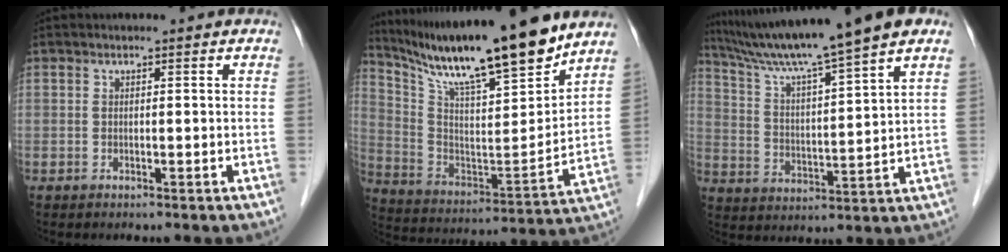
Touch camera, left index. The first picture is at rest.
{"total": 21.8, "force": [17.9, 1.5, 12.4], "torque": [-0.220, -0.013, 0.304]}
{"total": 16.0, "force": [13.0, -1.2, 9.4], "torque": [-0.162, 0.016, 0.209]}